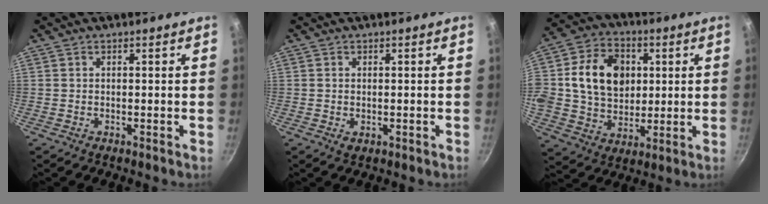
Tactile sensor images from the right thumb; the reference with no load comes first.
{"total": 1.4, "force": [-0.2, 0.8, 1.1], "torque": [-0.017, -0.002, -0.002]}
{"total": 17.5, "force": [2.9, 13.6, 10.7], "torque": [-0.161, 0.012, 0.045]}